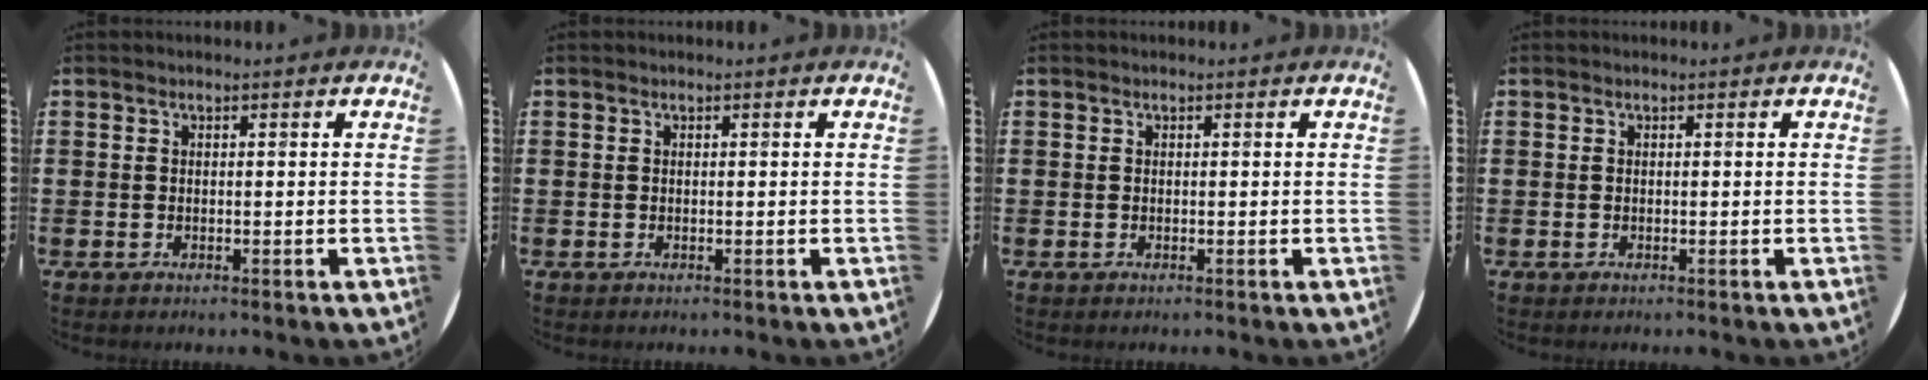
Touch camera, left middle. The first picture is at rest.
{"total": 0.0}
{"total": 0.0}
{"total": 0.0}